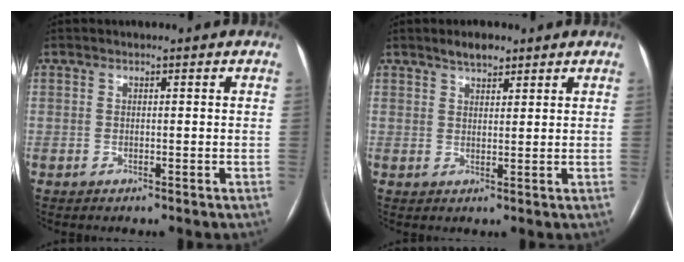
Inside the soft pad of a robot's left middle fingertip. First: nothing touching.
{"total": 3.1, "force": [2.4, 1.2, 1.5], "torque": [-0.028, 0.007, 0.040]}